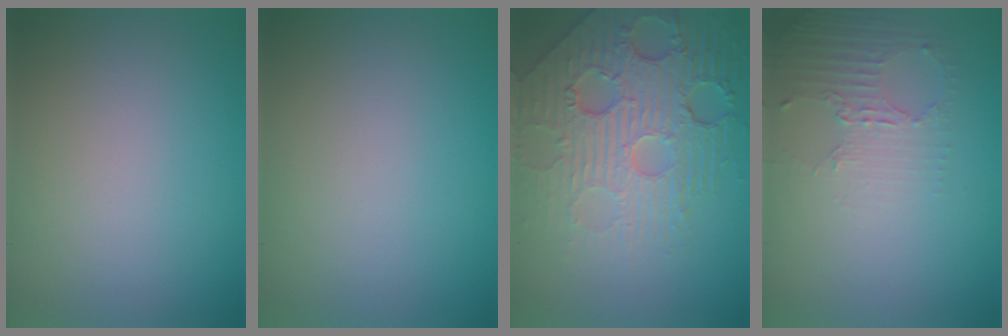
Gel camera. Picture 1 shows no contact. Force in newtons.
{"total": 0.0}
{"total": 7.6, "press": 5.6, "slide": 5.2}
{"total": 2.6, "press": 2.0, "slide": 1.7}